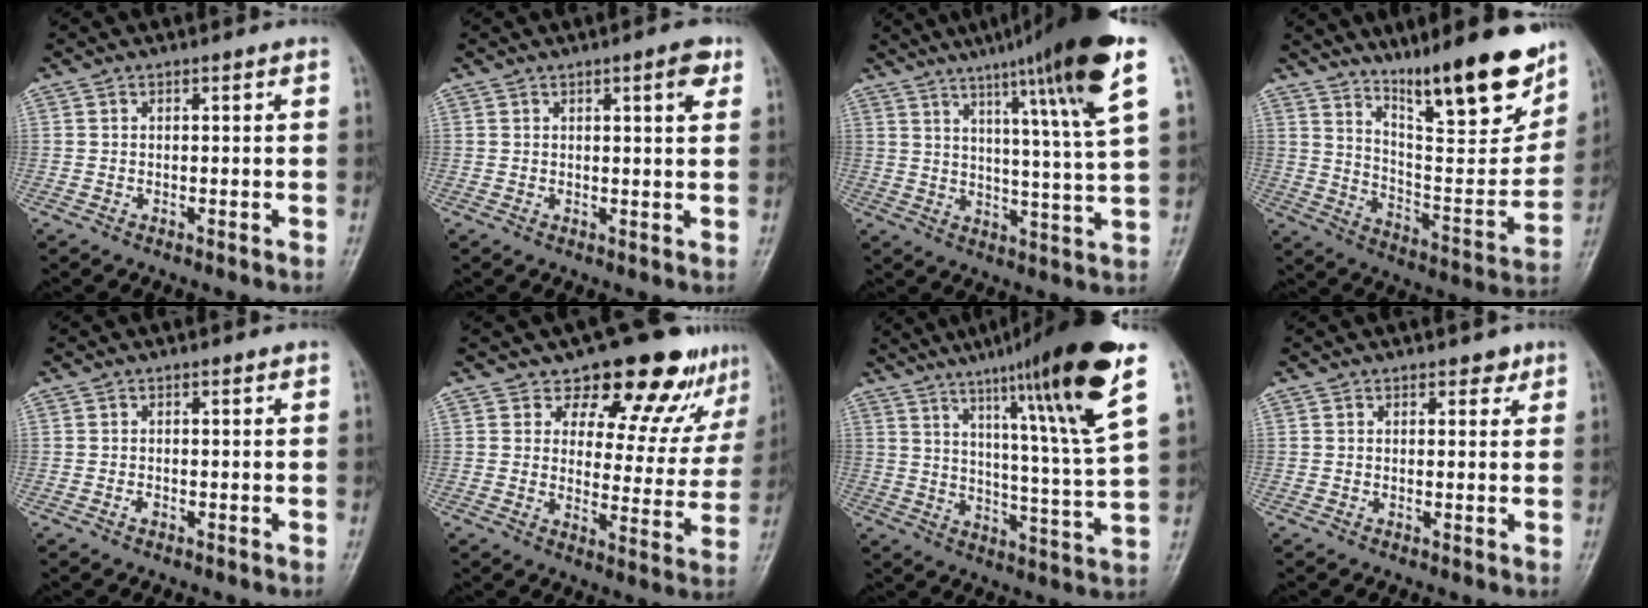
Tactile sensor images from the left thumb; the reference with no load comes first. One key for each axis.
{"total": 3.7, "fx": 1.9, "fy": 0.9, "fz": 3.1, "tx": -0.036, "ty": -0.006, "tz": 0.023}
{"total": 19.0, "fx": 10.3, "fy": 0.7, "fz": 16.0, "tx": -0.230, "ty": -0.035, "tz": 0.143}
{"total": 21.0, "fx": 14.6, "fy": 4.5, "fz": 14.4, "tx": -0.178, "ty": -0.085, "tz": 0.240}
{"total": 0.7, "fx": -0.2, "fy": 0.5, "fz": 0.4, "tx": -0.004, "ty": 0.000, "tz": -0.007}
{"total": 15.7, "fx": 12.0, "fy": 7.3, "fz": 6.8, "tx": -0.024, "ty": -0.075, "tz": 0.142}
{"total": 22.2, "fx": 12.1, "fy": 1.2, "fz": 18.5, "tx": -0.257, "ty": -0.045, "tz": 0.180}
{"total": 2.1, "fx": 1.3, "fy": 1.3, "fz": 0.9, "tx": 0.006, "ty": -0.005, "tz": 0.013}